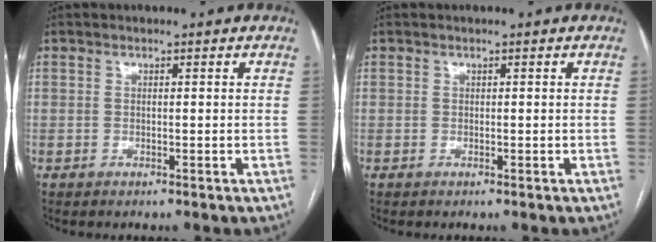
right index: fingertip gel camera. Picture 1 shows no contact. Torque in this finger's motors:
{"motor_torque": [-0.02, -0.01, 0.00, 0.00]}